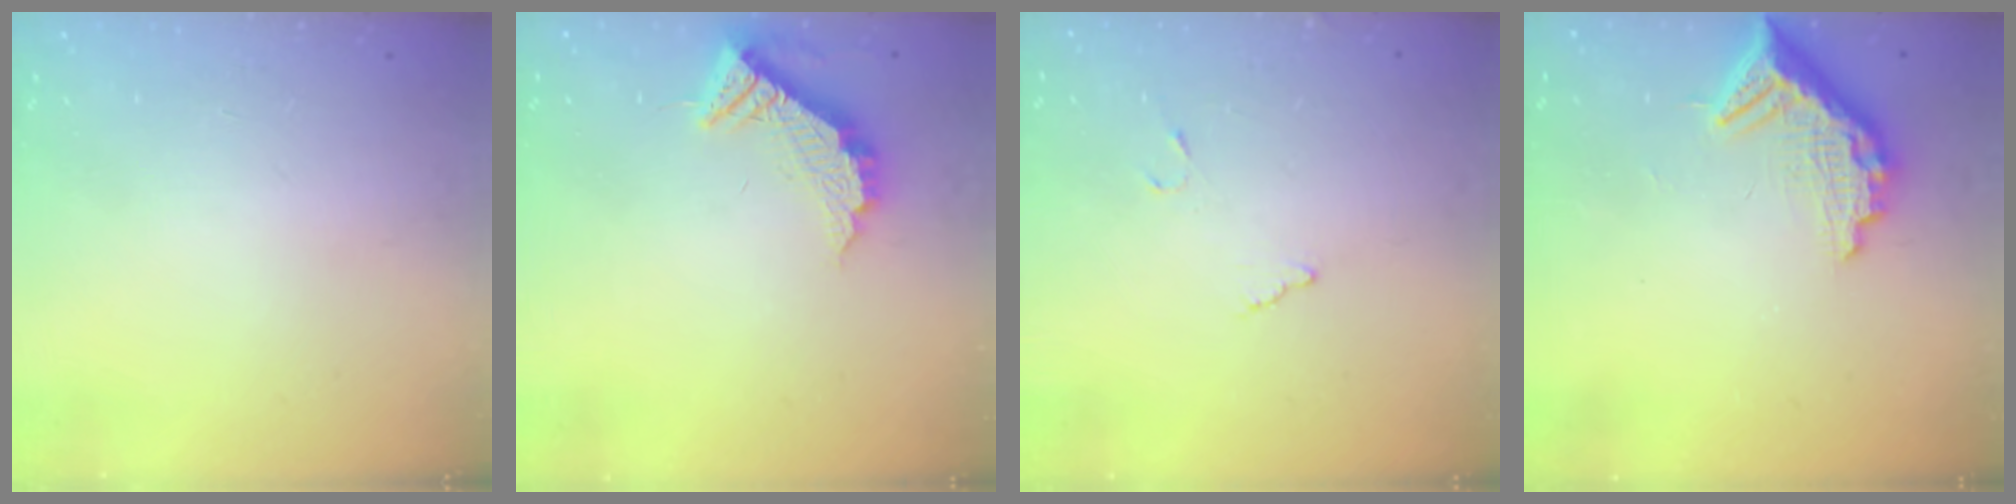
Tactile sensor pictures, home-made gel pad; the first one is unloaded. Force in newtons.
{"total": 11.5, "press": 11.5, "slide": 0.6}
{"total": 6.3, "press": 6.3, "slide": 0.4}
{"total": 10.9, "press": 10.9, "slide": 1.1}